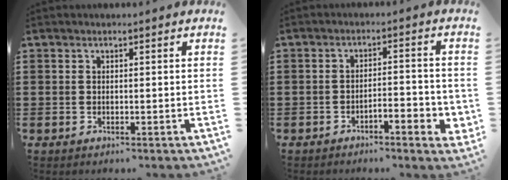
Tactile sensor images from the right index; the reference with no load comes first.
{"total": 3.4, "force": [-2.2, 0.7, 2.5], "torque": [-0.040, 0.006, -0.042]}